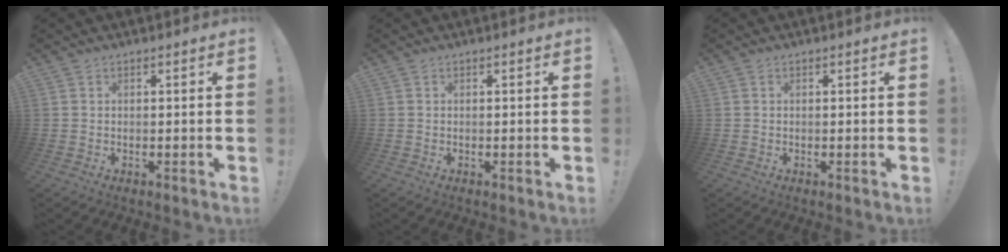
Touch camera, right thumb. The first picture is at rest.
{"total": 0.0}
{"total": 0.0}